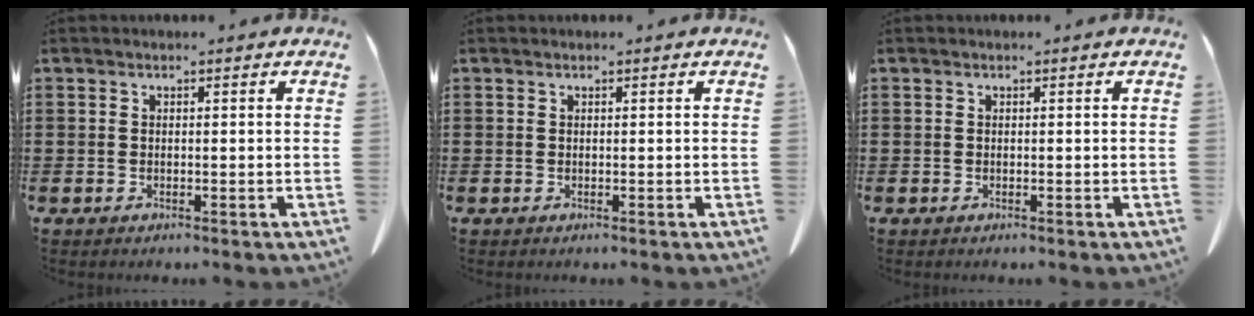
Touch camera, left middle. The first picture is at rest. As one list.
[{"total": 0.0}, {"total": 0.0}]